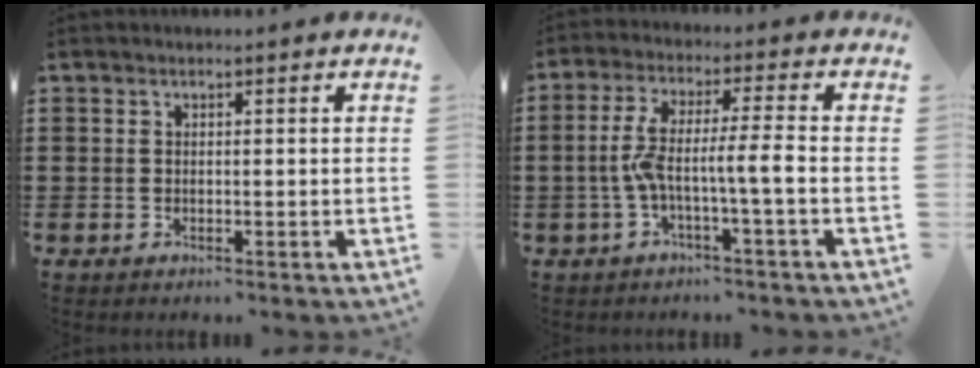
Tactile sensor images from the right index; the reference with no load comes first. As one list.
[{"total": 7.2, "force": [-2.0, 0.2, 6.9], "torque": [-0.143, -0.009, -0.046]}]